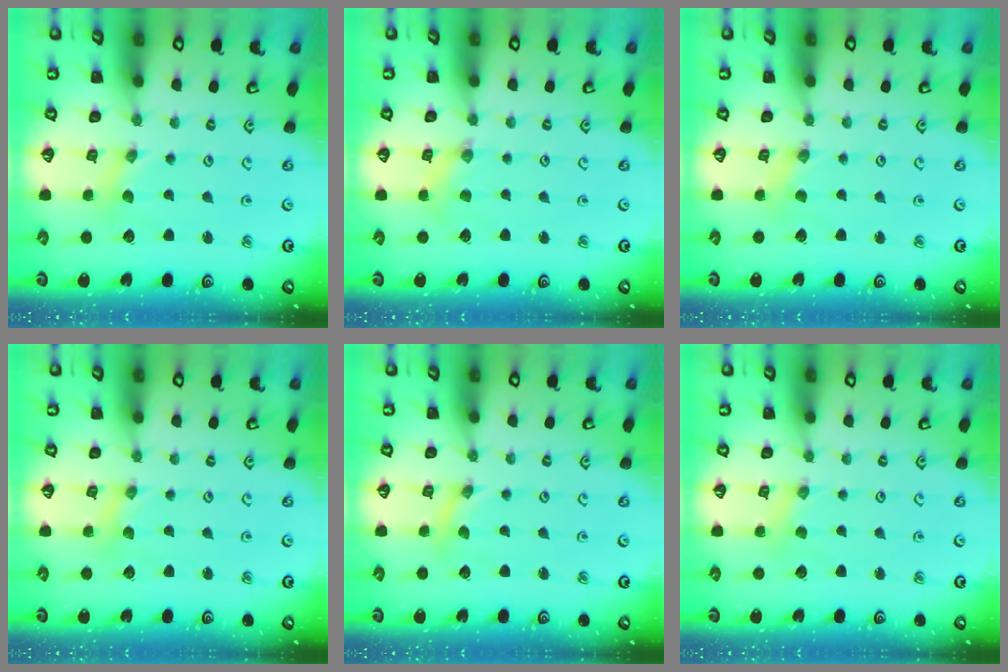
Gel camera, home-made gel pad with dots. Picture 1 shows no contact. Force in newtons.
{"total": 2.5, "press": 2.5, "slide": 0.3}
{"total": 1.0, "press": 1.0, "slide": 0.2}
{"total": 0.0}
{"total": 0.0}
{"total": 1.2, "press": 1.2, "slide": 0.3}